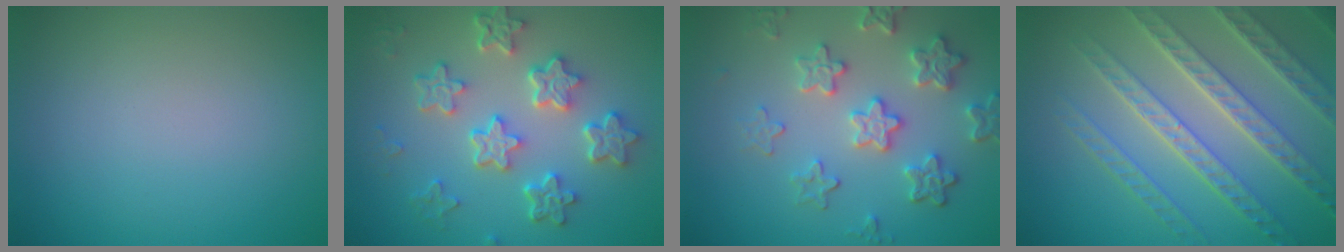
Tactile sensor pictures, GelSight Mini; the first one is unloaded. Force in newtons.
{"total": 5.8, "press": 4.6, "slide": 3.6}
{"total": 4.8, "press": 4.0, "slide": 2.6}
{"total": 7.9, "press": 5.6, "slide": 5.6}